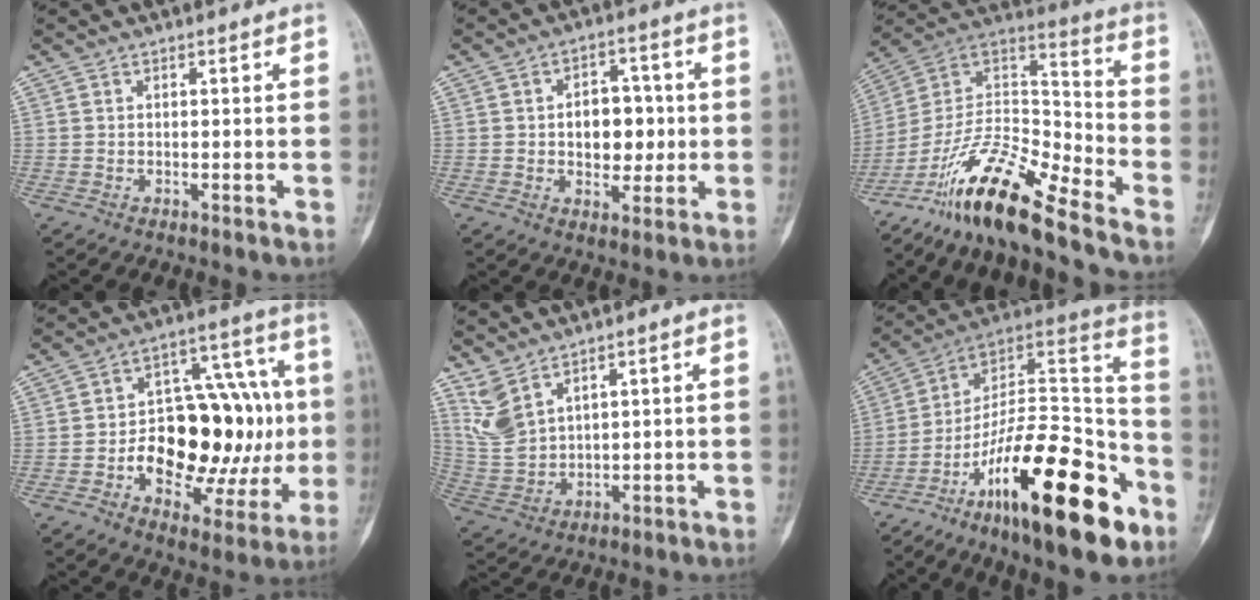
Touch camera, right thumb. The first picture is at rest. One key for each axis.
{"total": 9.4, "fx": 0.2, "fy": 6.4, "fz": 6.9, "tx": -0.059, "ty": 0.012, "tz": 0.006}
{"total": 18.5, "fx": -14.1, "fy": 3.5, "fz": 11.4, "tx": -0.202, "ty": 0.090, "tz": -0.260}
{"total": 24.6, "fx": -1.9, "fy": 13.9, "fz": 20.3, "tx": -0.254, "ty": 0.038, "tz": -0.013}
{"total": 7.1, "fx": 5.3, "fy": 2.8, "fz": 3.9, "tx": -0.082, "ty": -0.026, "tz": 0.131}
{"total": 29.7, "fx": -15.7, "fy": 9.4, "fz": 23.3, "tx": -0.342, "ty": 0.092, "tz": -0.253}